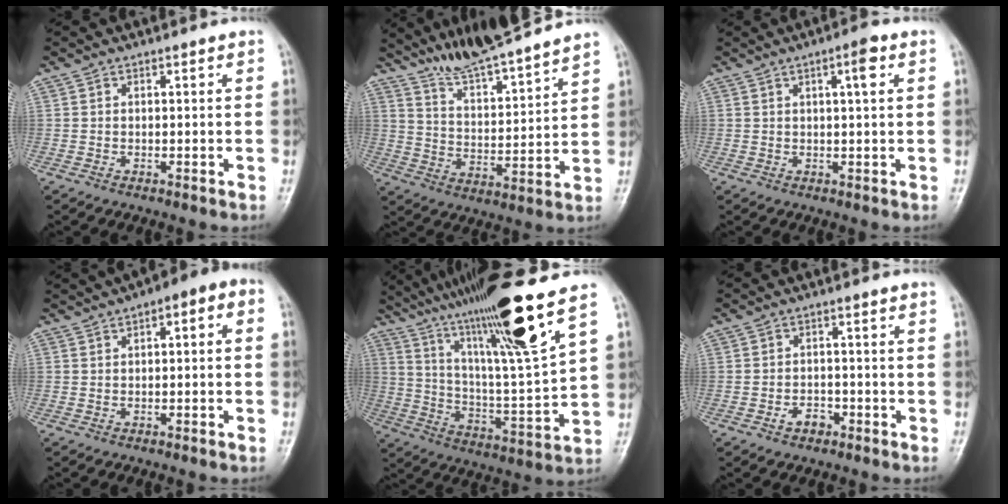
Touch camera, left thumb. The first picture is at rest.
{"total": 13.7, "force": [12.2, 1.0, 6.2], "torque": [-0.089, -0.069, 0.218]}
{"total": 4.0, "force": [1.5, 0.8, 3.6], "torque": [-0.052, 0.001, 0.022]}
{"total": 6.4, "force": [1.3, 3.1, 5.4], "torque": [-0.058, 0.033, 0.006]}
{"total": 22.1, "force": [13.9, 1.6, 17.1], "torque": [-0.279, -0.054, 0.243]}
{"total": 3.2, "force": [-1.8, 2.2, 1.5], "torque": [-0.013, 0.017, -0.028]}